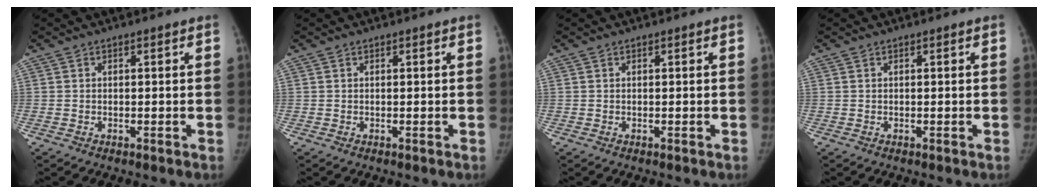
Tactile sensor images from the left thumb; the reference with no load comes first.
{"total": 0.0}
{"total": 0.0}
{"total": 0.0}